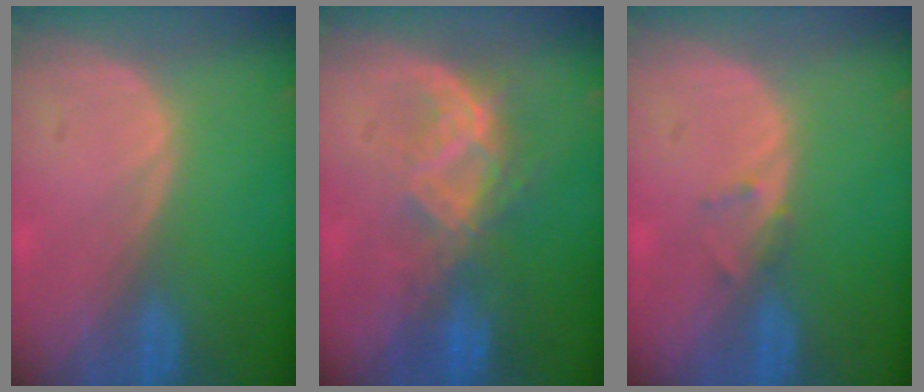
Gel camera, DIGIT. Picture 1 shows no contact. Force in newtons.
{"total": 7.0, "press": 6.8, "slide": 1.7}
{"total": 1.3, "press": 1.1, "slide": 0.8}